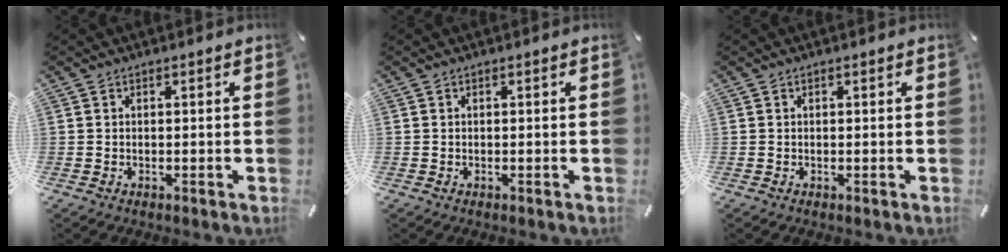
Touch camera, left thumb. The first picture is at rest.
{"total": 0.0}
{"total": 0.0}